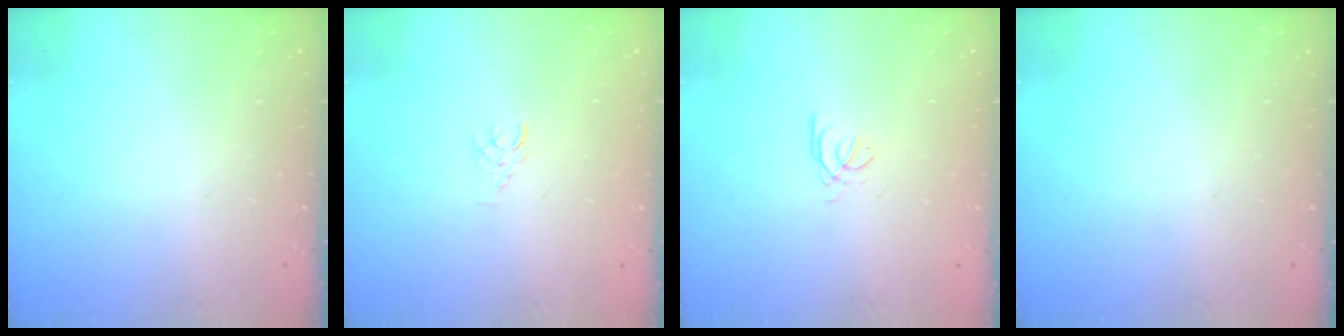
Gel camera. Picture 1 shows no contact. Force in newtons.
{"total": 3.5, "press": 3.5, "slide": 0.3}
{"total": 0.7, "press": 0.6, "slide": 0.4}
{"total": 0.0}